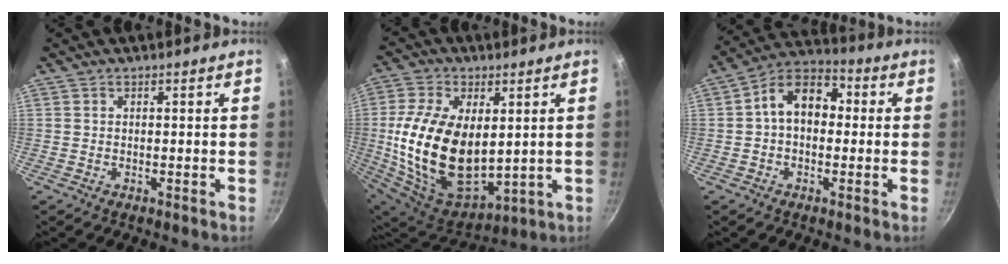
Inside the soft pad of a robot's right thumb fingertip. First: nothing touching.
{"total": 22.7, "force": [1.7, 13.2, 18.3], "torque": [-0.343, -0.019, 0.050]}
{"total": 10.7, "force": [0.7, 7.6, 7.6], "torque": [-0.084, 0.035, -0.011]}